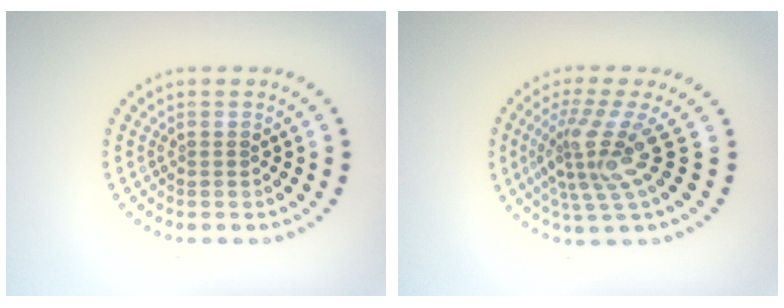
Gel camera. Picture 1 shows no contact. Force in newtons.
{"total": 4.6, "press": 3.1, "slide": 3.4}